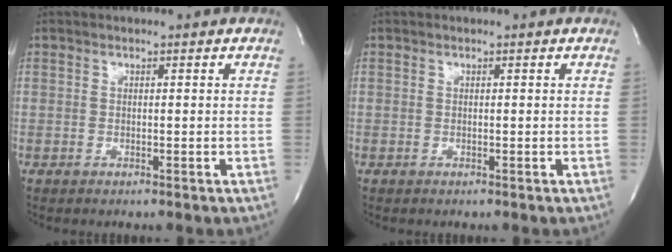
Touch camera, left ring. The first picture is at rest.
{"total": 0.0}